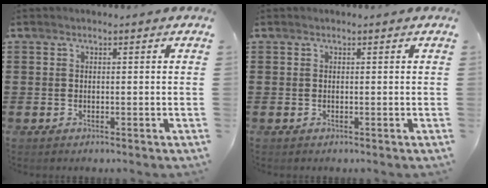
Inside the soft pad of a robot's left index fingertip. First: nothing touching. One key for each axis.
{"total": 0.0}